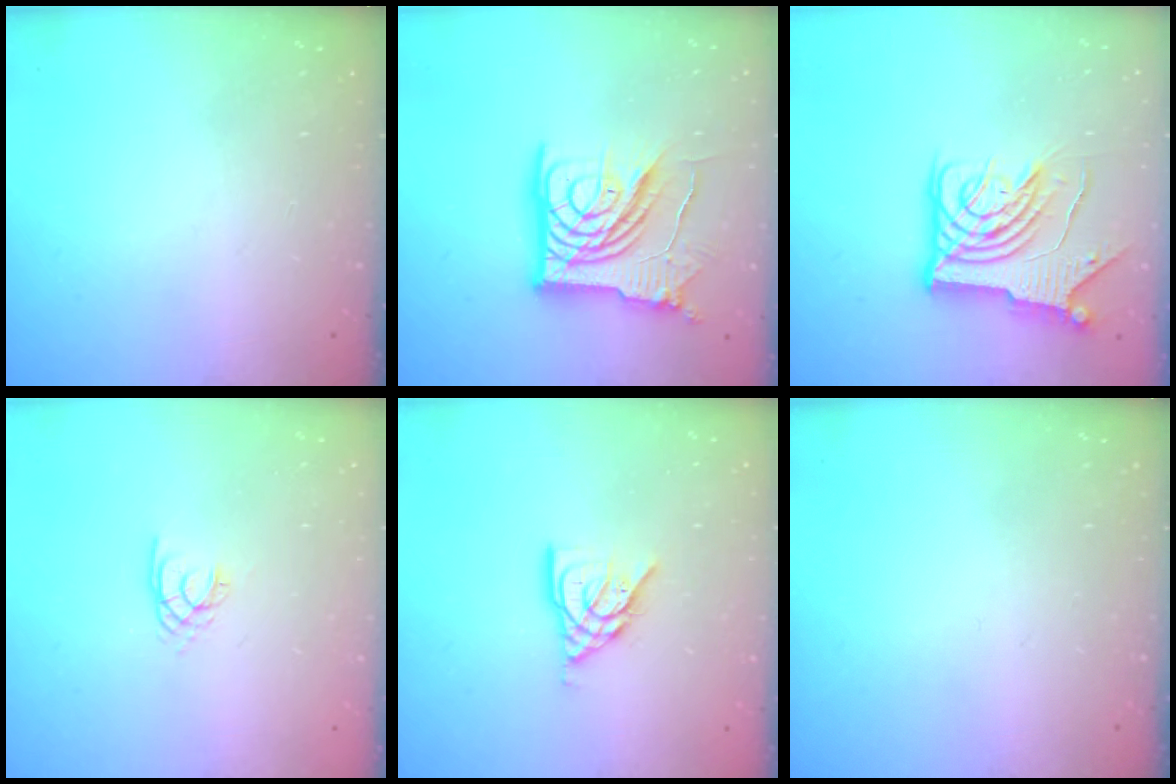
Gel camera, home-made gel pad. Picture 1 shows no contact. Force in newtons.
{"total": 19.2, "press": 19.1, "slide": 2.1}
{"total": 12.6, "press": 12.6, "slide": 1.4}
{"total": 2.0, "press": 1.9, "slide": 0.4}
{"total": 9.2, "press": 9.2, "slide": 0.4}
{"total": 0.0}